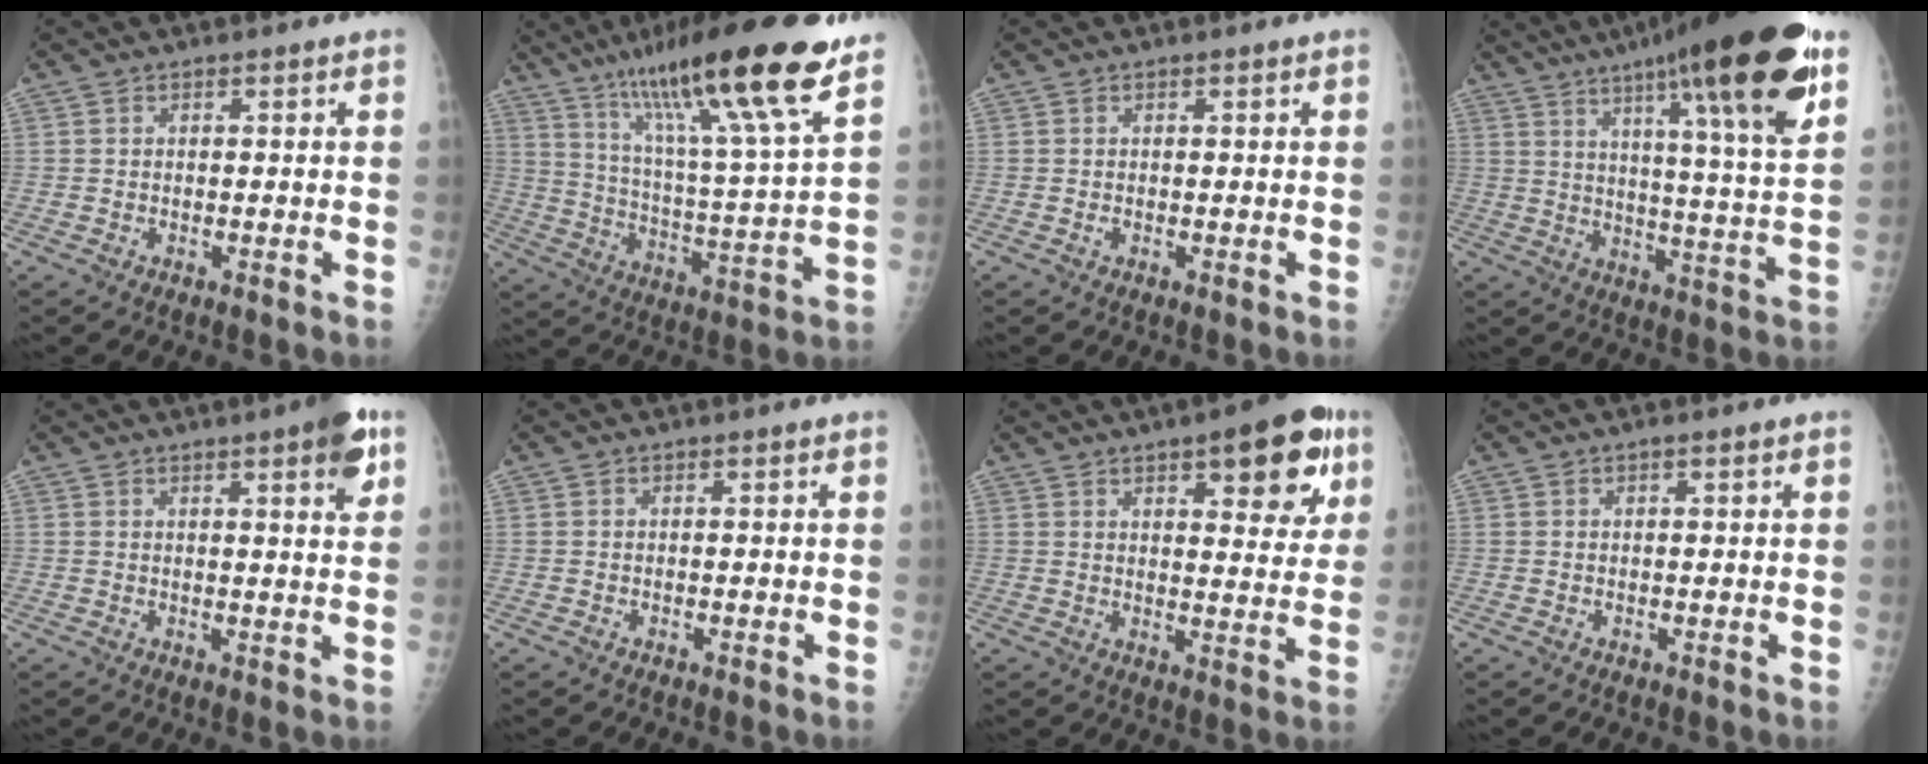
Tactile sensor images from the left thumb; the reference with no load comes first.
{"total": 23.8, "force": [15.2, 2.2, 18.2], "torque": [-0.294, -0.045, 0.253]}
{"total": 0.6, "force": [0.0, 0.4, 0.4], "torque": [-0.006, 0.002, 0.002]}
{"total": 26.1, "force": [14.9, 3.6, 21.1], "torque": [-0.309, -0.039, 0.217]}
{"total": 6.9, "force": [3.6, 1.4, 5.7], "torque": [-0.068, -0.011, 0.042]}
{"total": 0.0}
{"total": 15.2, "force": [7.6, 5.5, 12.0], "torque": [-0.115, -0.021, 0.097]}
{"total": 0.8, "force": [0.4, 0.2, 0.7], "torque": [-0.015, 0.004, 0.007]}